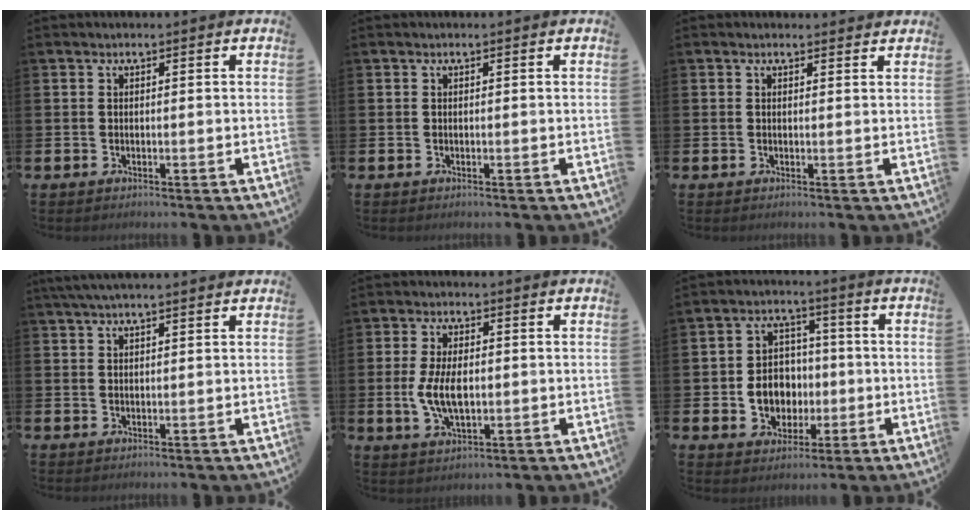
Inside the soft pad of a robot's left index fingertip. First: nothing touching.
{"total": 0.0}
{"total": 0.8, "force": [0.7, 0.2, 0.1], "torque": [0.007, -0.001, 0.011]}
{"total": 2.9, "force": [2.5, 0.2, 1.4], "torque": [-0.029, -0.002, 0.045]}
{"total": 6.1, "force": [-0.1, 3.1, 5.3], "torque": [-0.099, 0.000, -0.008]}
{"total": 6.6, "force": [-1.0, 5.8, 3.0], "torque": [-0.051, 0.012, -0.022]}